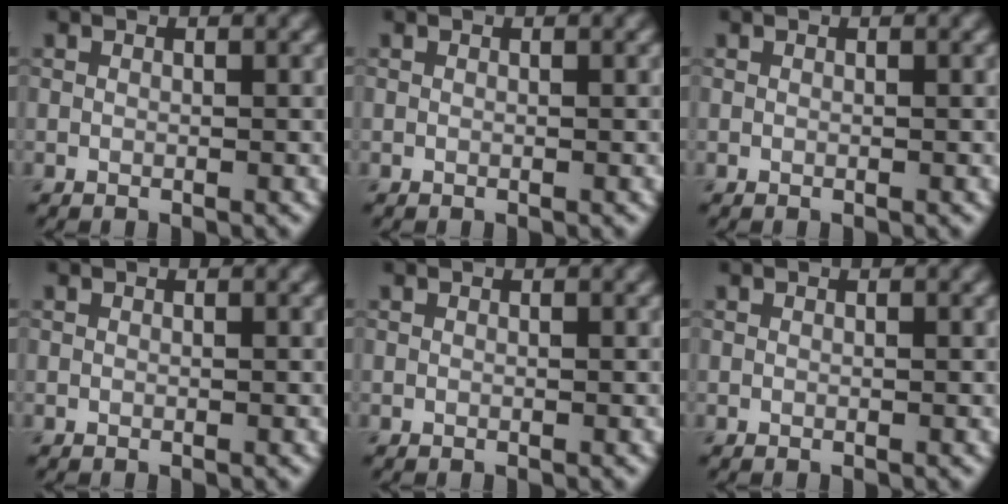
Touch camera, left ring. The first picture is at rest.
{"total": 0.0}
{"total": 0.0}
{"total": 0.0}
{"total": 0.0}
{"total": 0.0}